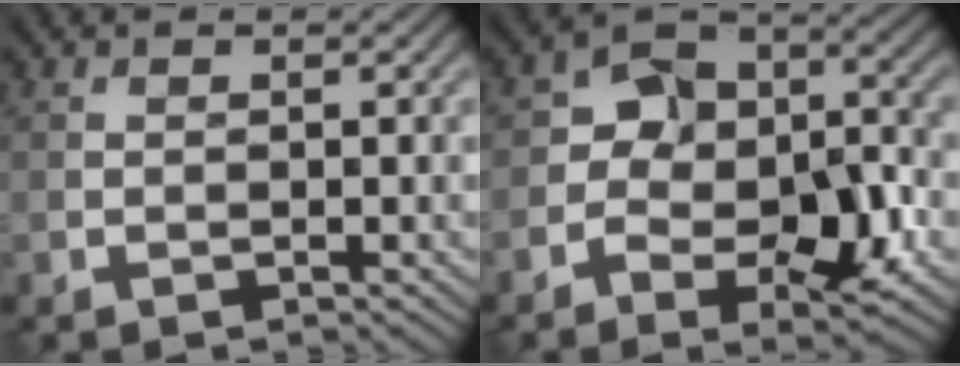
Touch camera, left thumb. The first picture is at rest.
{"total": 10.0, "force": [-3.0, 6.4, 7.1], "torque": [-0.118, -0.003, -0.058]}